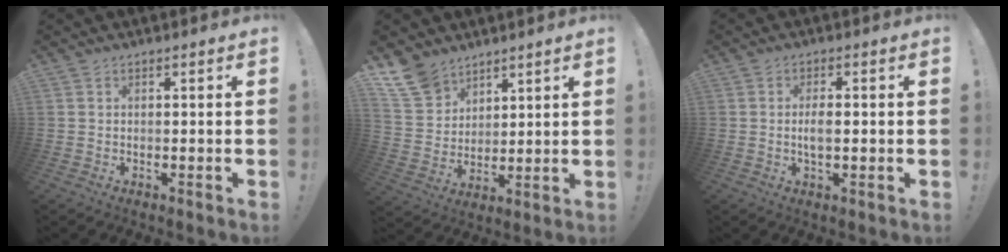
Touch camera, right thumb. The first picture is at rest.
{"total": 11.6, "force": [8.6, 7.2, 3.1], "torque": [-0.070, -0.055, 0.173]}
{"total": 3.8, "force": [-0.5, 1.5, 3.5], "torque": [-0.073, -0.002, -0.014]}